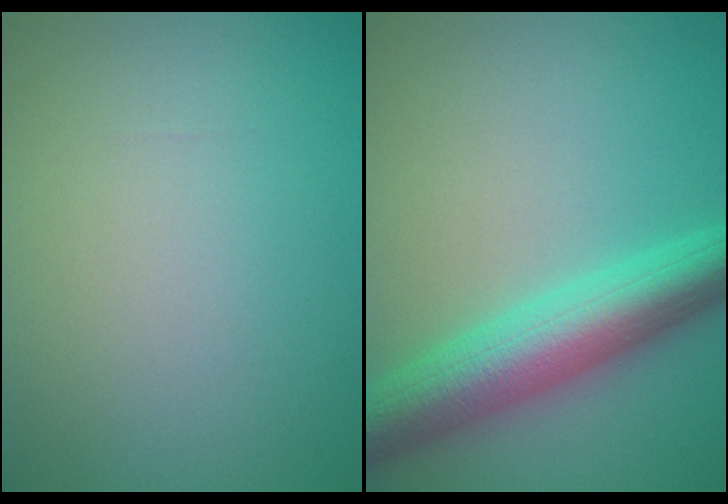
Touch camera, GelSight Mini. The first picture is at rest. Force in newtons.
{"total": 7.4, "press": 7.4, "slide": 0.2}